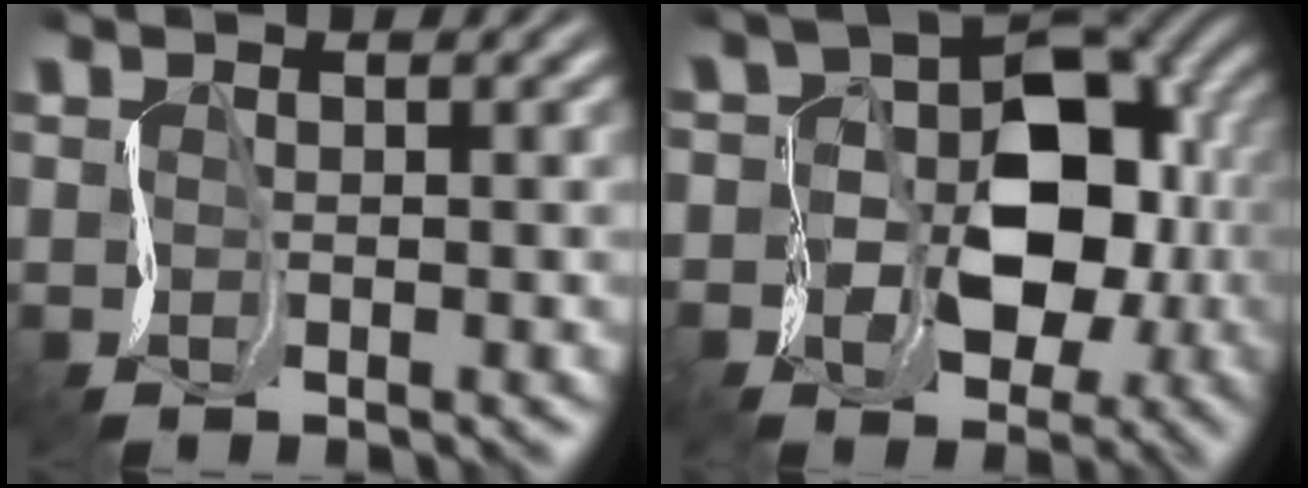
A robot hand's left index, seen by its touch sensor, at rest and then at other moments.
{"total": 8.4, "force": [-0.9, 5.9, 5.9], "torque": [-0.092, -0.003, -0.007]}